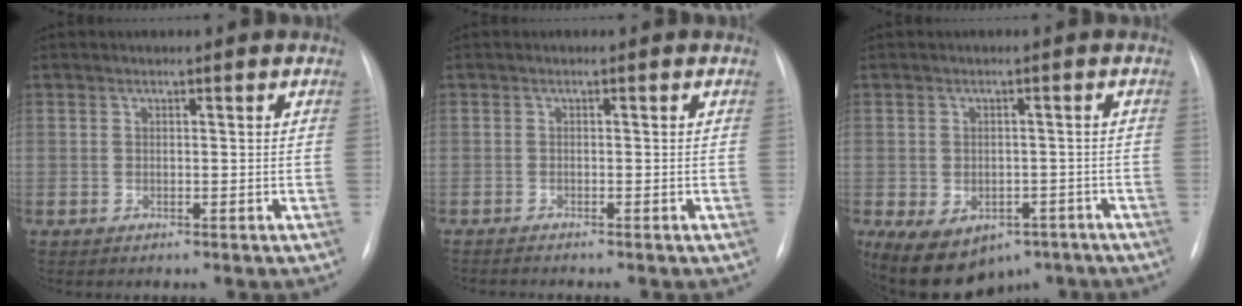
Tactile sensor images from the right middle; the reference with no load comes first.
{"total": 1.7, "force": [-1.5, 0.0, 0.7], "torque": [-0.011, -0.003, -0.022]}
{"total": 12.0, "force": [-7.1, 7.9, 5.6], "torque": [-0.105, 0.011, -0.095]}